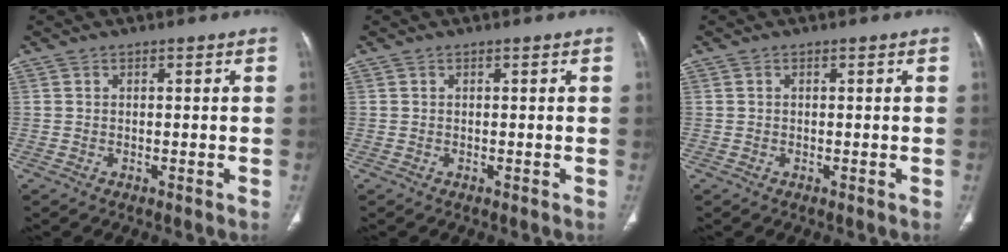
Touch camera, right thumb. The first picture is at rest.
{"total": 0.0}
{"total": 0.0}